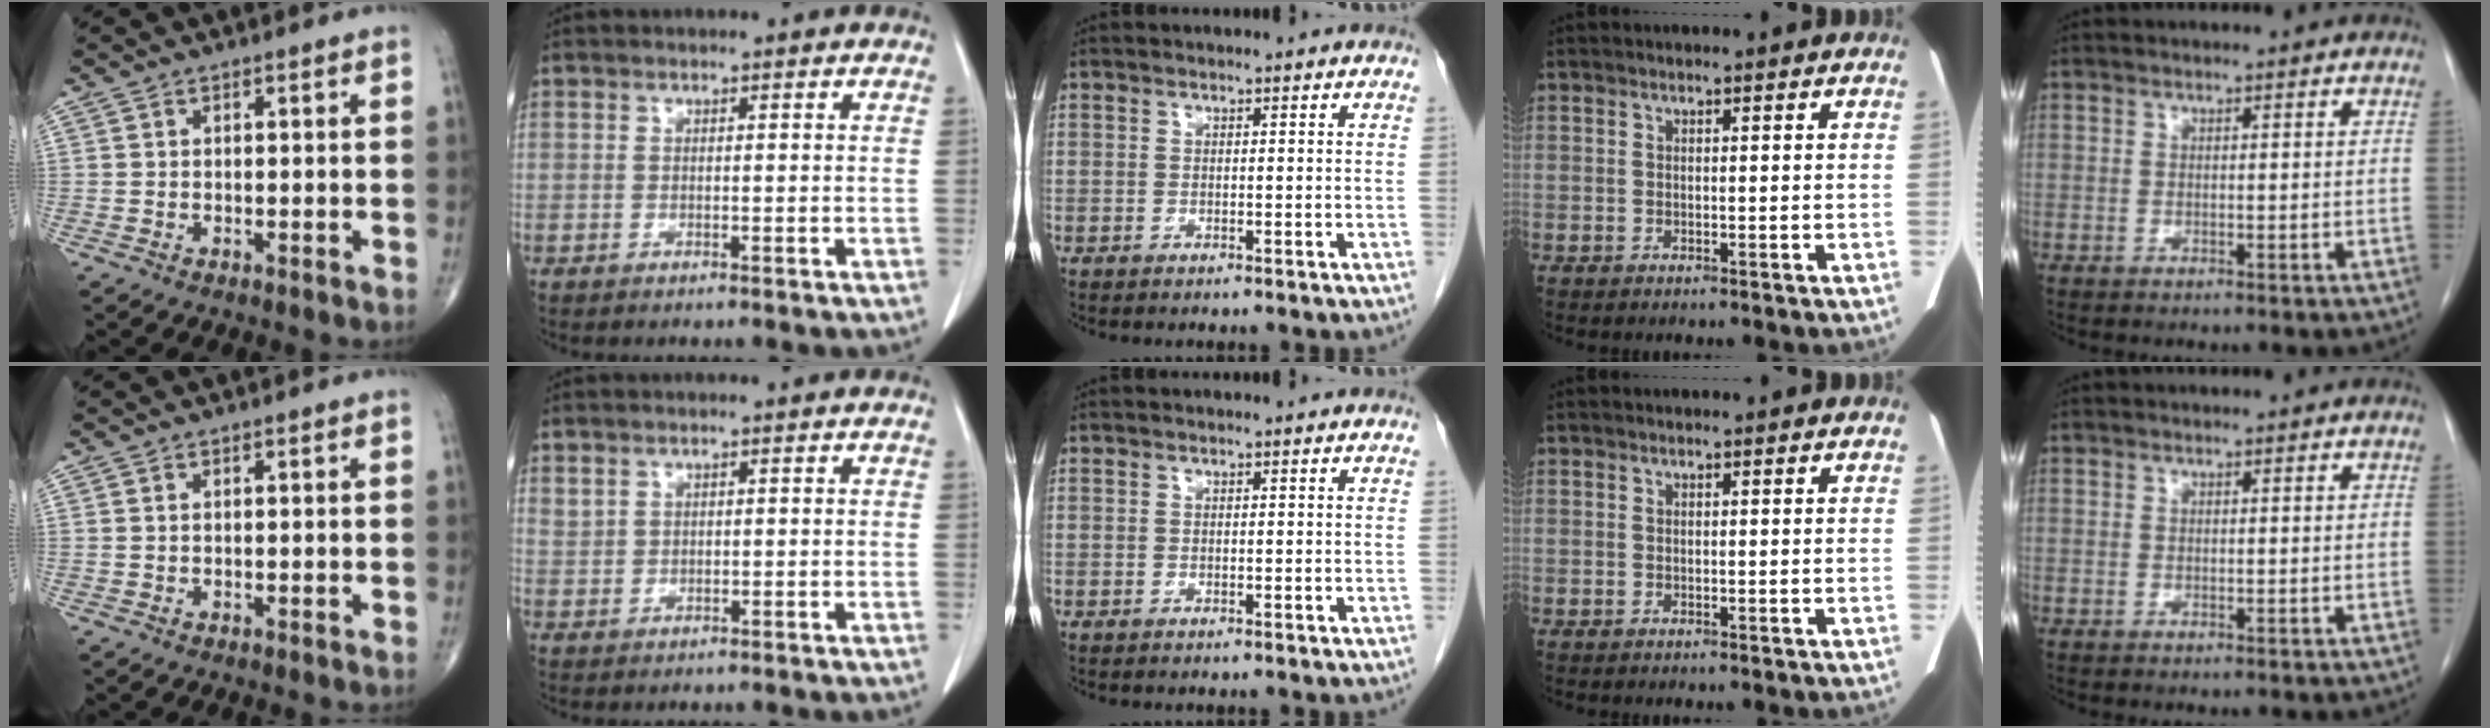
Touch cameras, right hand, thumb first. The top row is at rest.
{"index": {"total": 1.3, "force": [1.2, 0.6, 0.2], "torque": [0.000, 0.002, 0.025]}}